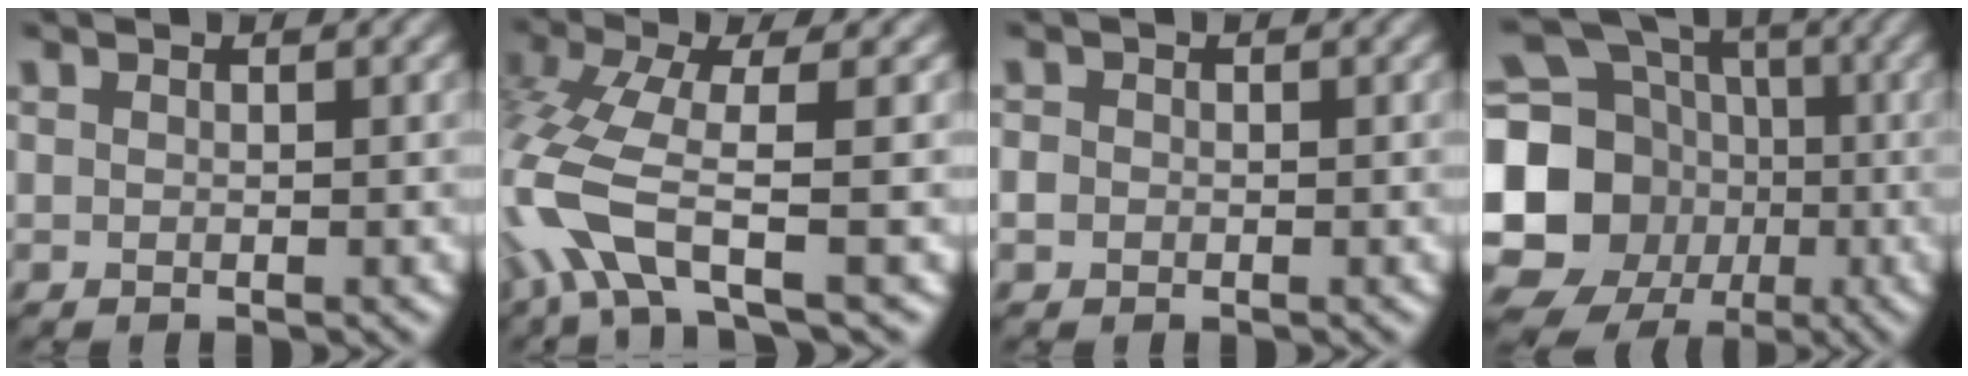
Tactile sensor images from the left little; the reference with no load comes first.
{"total": 7.5, "force": [-3.2, 2.1, 6.4], "torque": [-0.162, -0.005, -0.077]}
{"total": 1.0, "force": [-0.7, 0.8, 0.0], "torque": [0.005, -0.002, -0.017]}
{"total": 15.0, "force": [-2.1, 13.4, 6.6], "torque": [-0.147, -0.018, -0.064]}